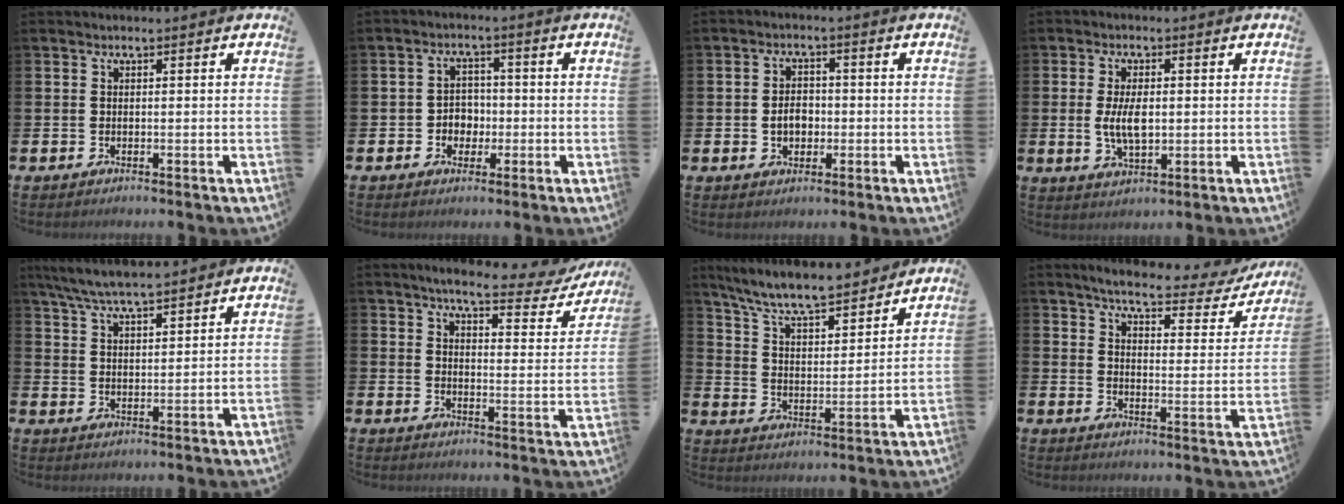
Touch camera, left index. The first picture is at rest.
{"total": 3.2, "force": [-0.7, 2.9, 1.1], "torque": [-0.022, 0.003, -0.022]}
{"total": 3.4, "force": [-0.6, 2.5, 2.2], "torque": [-0.028, 0.000, -0.017]}
{"total": 5.0, "force": [0.2, 2.4, 4.4], "torque": [-0.084, 0.001, -0.001]}
{"total": 6.4, "force": [6.1, 0.4, 1.9], "torque": [-0.057, -0.024, 0.110]}
{"total": 5.5, "force": [4.7, 1.2, 2.6], "torque": [-0.049, -0.032, 0.071]}
{"total": 8.2, "force": [7.7, 1.0, 2.6], "torque": [-0.087, -0.054, 0.135]}
{"total": 4.7, "force": [4.1, 1.0, 2.1], "torque": [-0.055, -0.032, 0.061]}